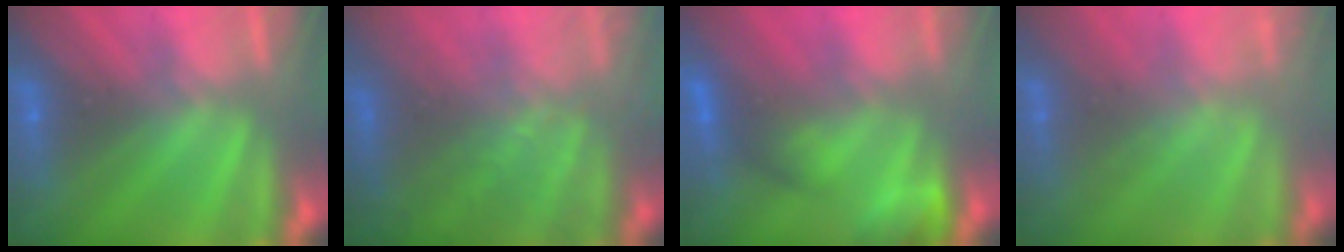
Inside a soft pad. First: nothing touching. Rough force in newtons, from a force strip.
{"total": 7.1}
{"total": 5.0}
{"total": 1.2}